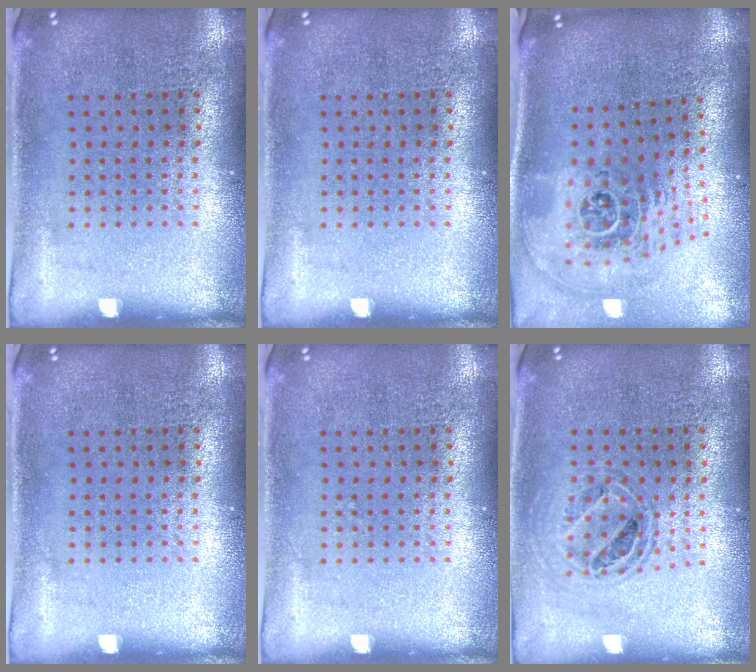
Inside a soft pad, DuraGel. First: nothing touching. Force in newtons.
{"total": 0.0}
{"total": 2.7, "press": 1.8, "slide": 2.0}
{"total": 0.0}
{"total": 0.0}
{"total": 0.8, "press": 0.8, "slide": 0.0}